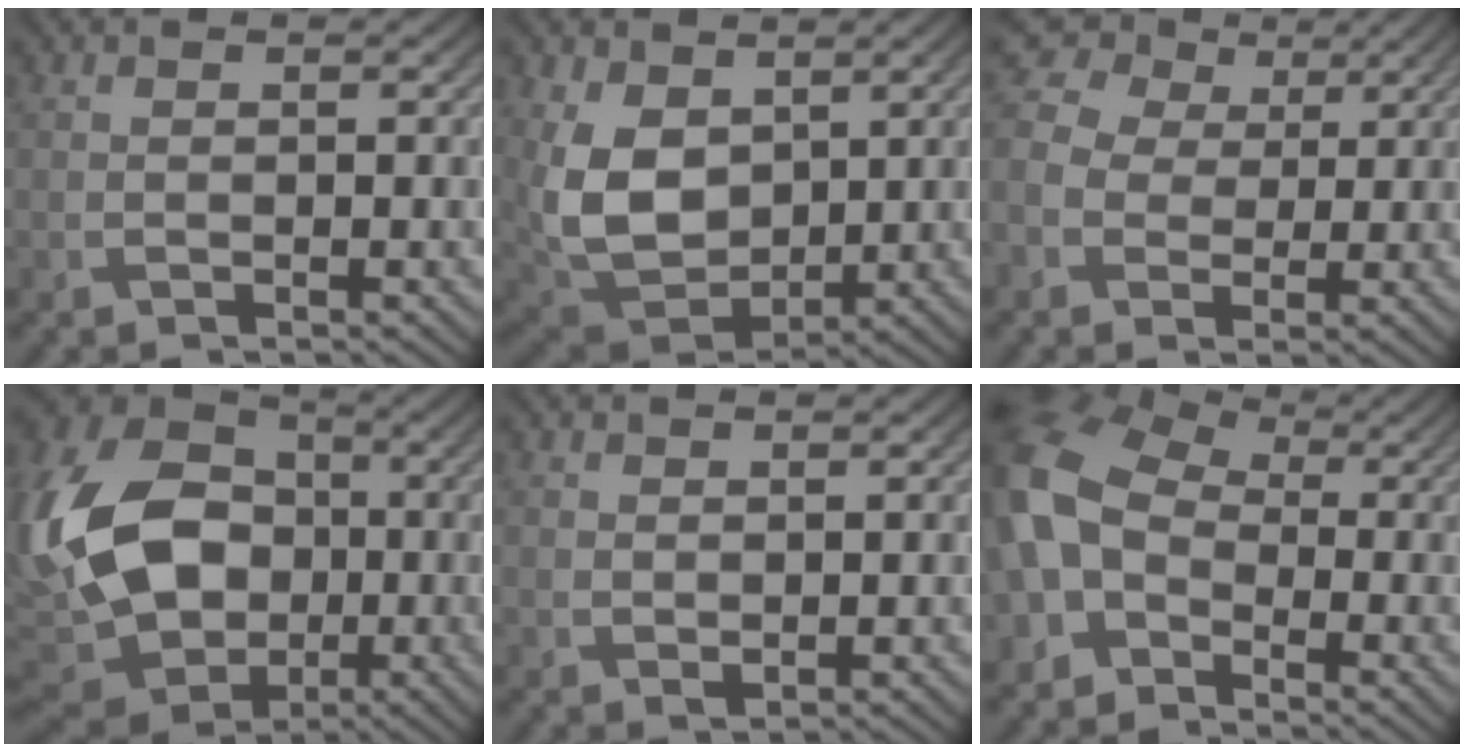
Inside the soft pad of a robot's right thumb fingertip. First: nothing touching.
{"total": 9.7, "force": [2.4, 6.6, 6.6], "torque": [-0.175, -0.014, 0.049]}
{"total": 8.0, "force": [0.9, 6.8, 4.2], "torque": [-0.128, 0.011, 0.012]}
{"total": 19.2, "force": [-1.7, 14.6, 12.3], "torque": [-0.296, -0.006, -0.035]}
{"total": 1.1, "force": [0.8, 0.5, 0.6], "torque": [-0.014, -0.005, 0.019]}
{"total": 10.3, "force": [-2.2, 7.4, 6.9], "torque": [-0.167, -0.002, -0.063]}